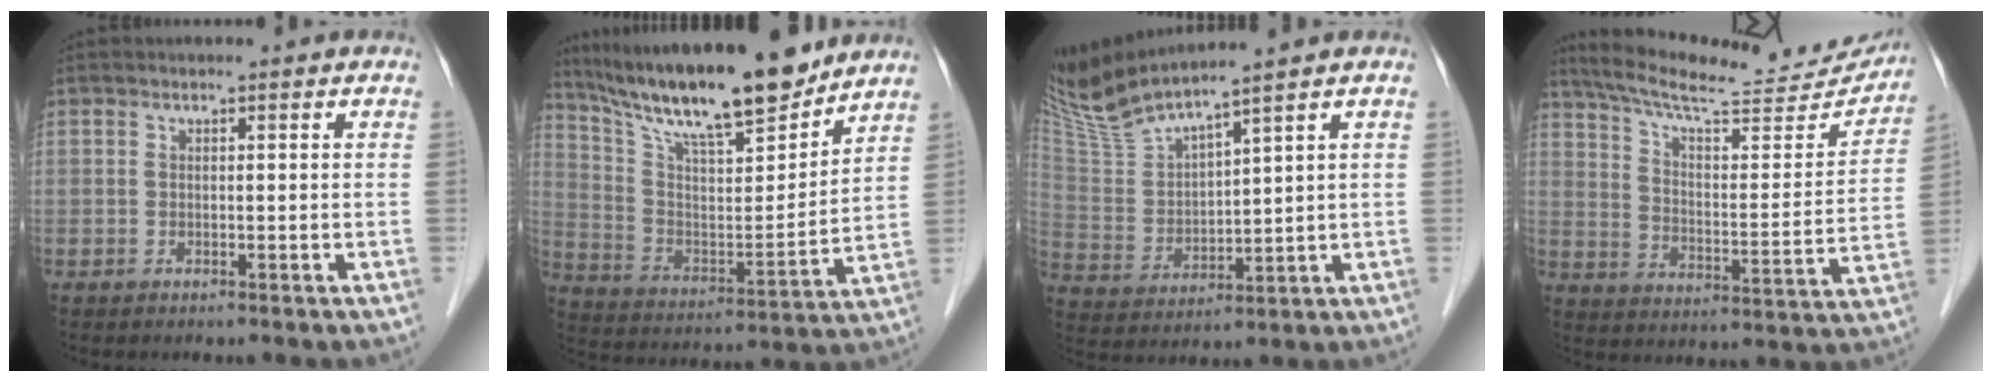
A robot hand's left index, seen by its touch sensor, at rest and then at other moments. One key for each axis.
{"total": 19.8, "fx": 16.7, "fy": 2.3, "fz": 10.4, "tx": -0.181, "ty": -0.001, "tz": 0.291}
{"total": 10.5, "fx": 9.4, "fy": -1.1, "fz": 4.7, "tx": -0.110, "ty": 0.004, "tz": 0.194}
{"total": 23.0, "fx": 21.3, "fy": 3.4, "fz": 8.2, "tx": -0.130, "ty": -0.032, "tz": 0.293}